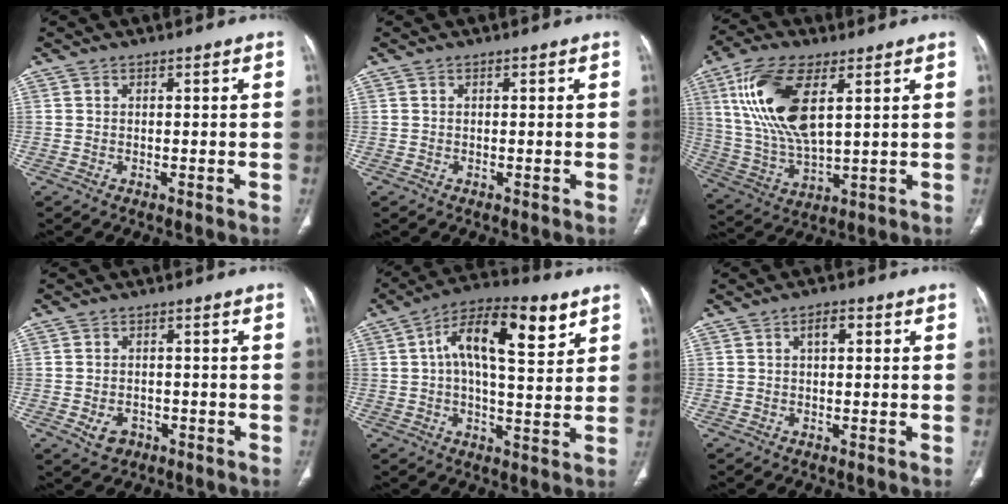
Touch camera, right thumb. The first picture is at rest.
{"total": 0.0}
{"total": 17.1, "force": [5.6, 7.3, 14.4], "torque": [-0.298, -0.017, 0.115]}
{"total": 3.9, "force": [-1.6, 3.0, 1.9], "torque": [-0.025, 0.008, -0.017]}
{"total": 15.7, "force": [5.8, 6.4, 13.1], "torque": [-0.192, 0.006, 0.084]}
{"total": 2.7, "force": [0.8, 1.3, 2.2], "torque": [-0.034, 0.010, 0.011]}